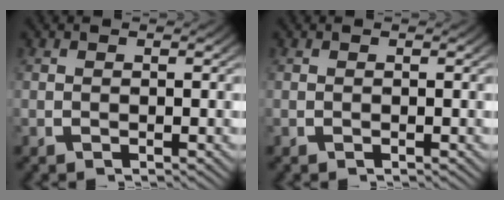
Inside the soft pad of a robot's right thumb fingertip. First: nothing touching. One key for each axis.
{"total": 0.0}